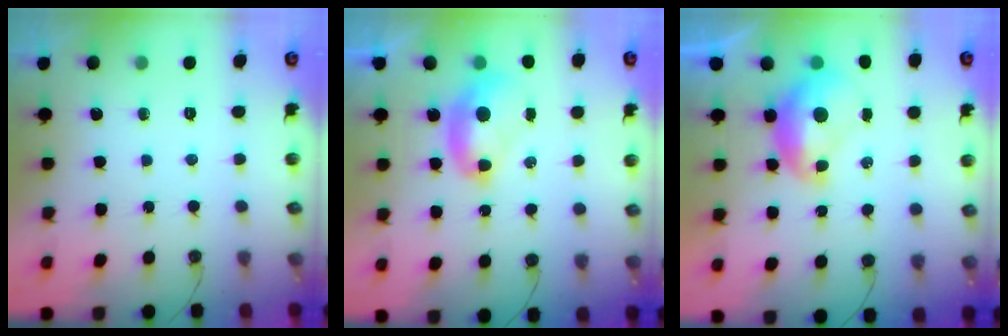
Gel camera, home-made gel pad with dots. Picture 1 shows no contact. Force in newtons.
{"total": 2.8, "press": 2.8, "slide": 0.1}
{"total": 2.0, "press": 2.0, "slide": 0.2}